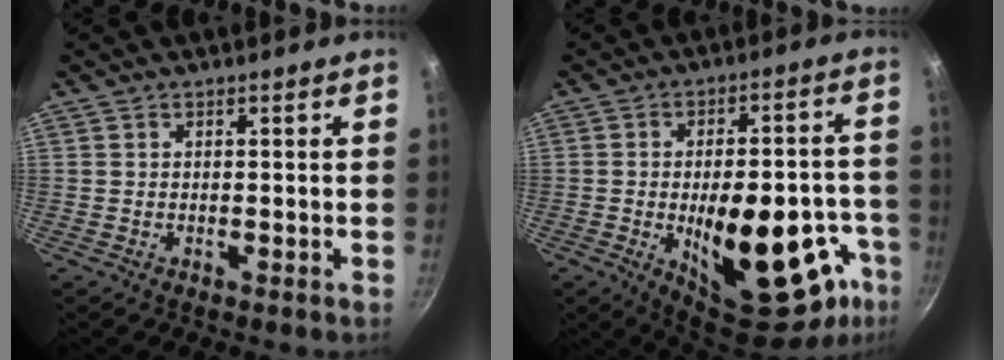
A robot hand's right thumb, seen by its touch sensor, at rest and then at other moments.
{"total": 26.7, "force": [-8.9, 12.2, 22.0], "torque": [-0.245, 0.024, -0.101]}